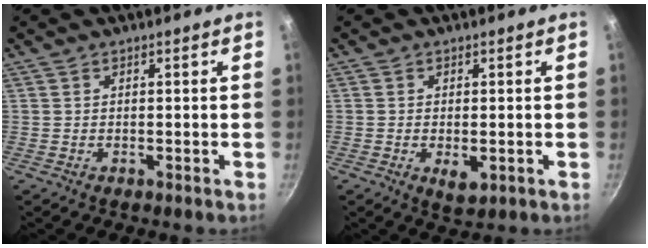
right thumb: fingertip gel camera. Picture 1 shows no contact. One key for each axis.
{"total": 3.5, "fx": -0.8, "fy": 1.8, "fz": 2.9, "tx": -0.044, "ty": -0.009, "tz": -0.008}